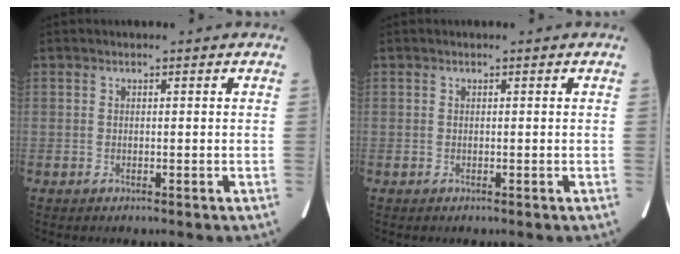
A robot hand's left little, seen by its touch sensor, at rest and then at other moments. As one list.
[{"total": 0.0}]